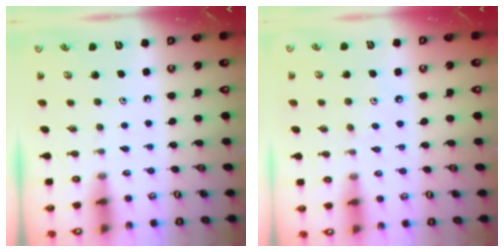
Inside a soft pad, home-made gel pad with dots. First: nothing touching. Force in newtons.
{"total": 5.1, "press": 5.0, "slide": 0.7}